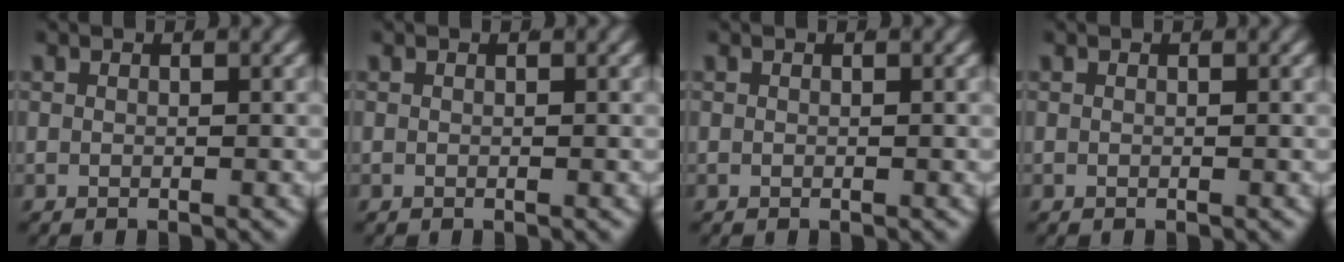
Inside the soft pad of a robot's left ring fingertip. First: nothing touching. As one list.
[{"total": 0.0}, {"total": 0.0}, {"total": 0.0}]